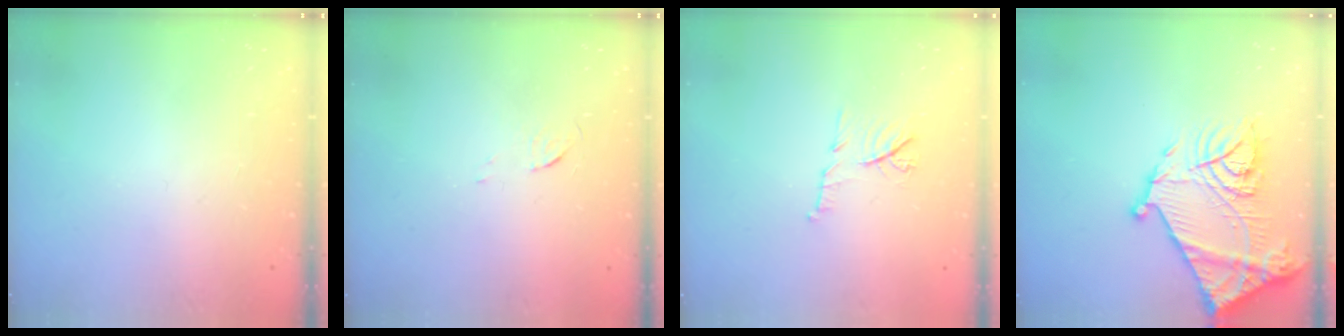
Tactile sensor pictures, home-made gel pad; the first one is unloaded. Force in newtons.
{"total": 3.4, "press": 3.4, "slide": 0.3}
{"total": 7.5, "press": 7.5, "slide": 0.7}
{"total": 20.6, "press": 20.5, "slide": 1.8}